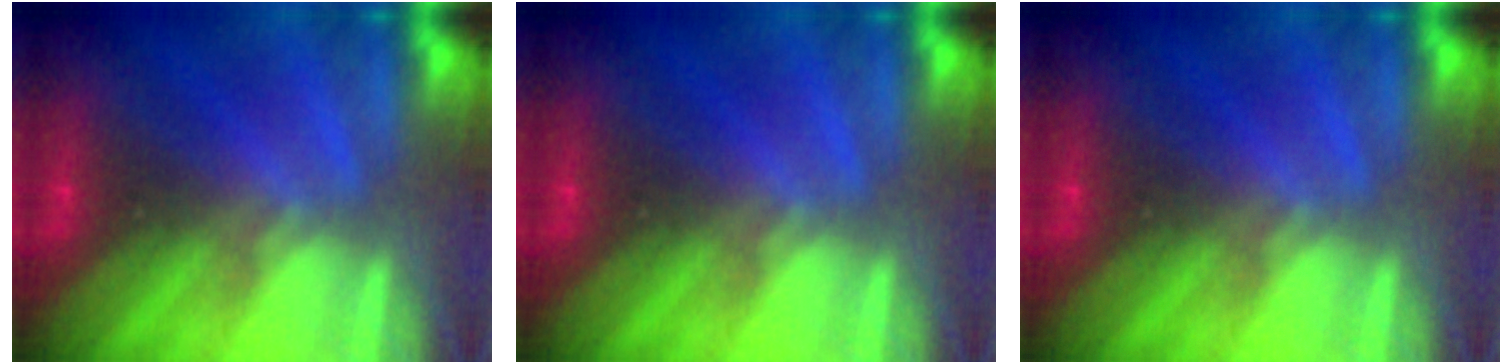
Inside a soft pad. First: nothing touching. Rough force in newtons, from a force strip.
{"total": 0.0}
{"total": 0.0}